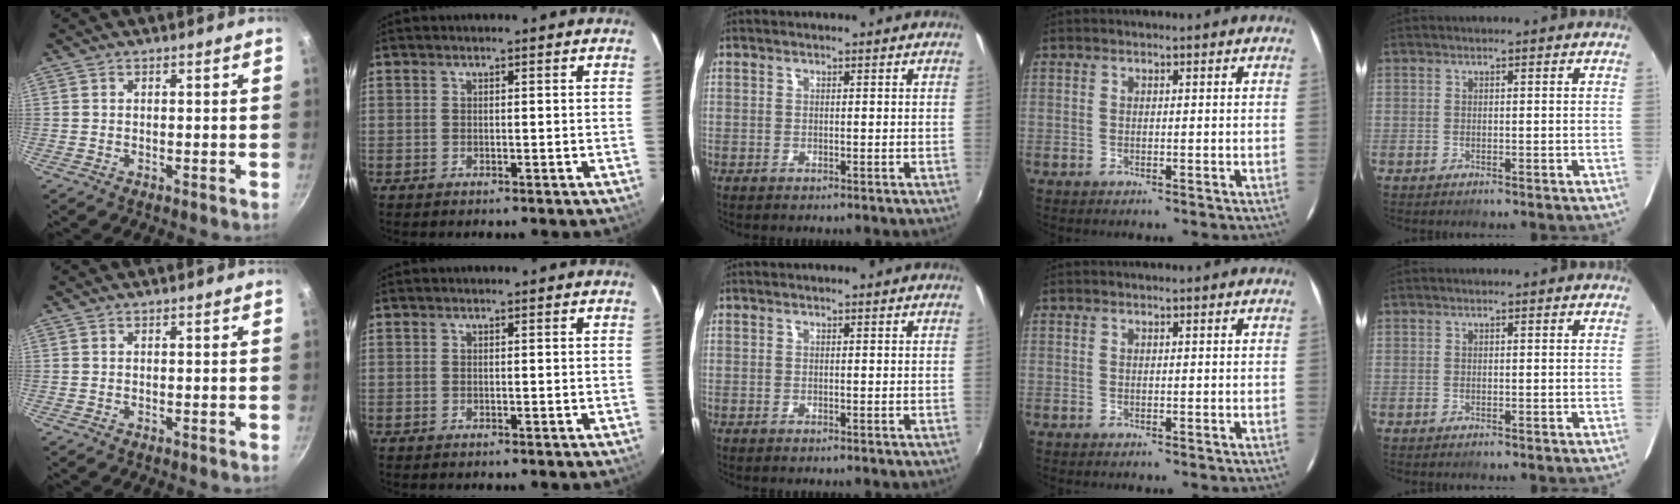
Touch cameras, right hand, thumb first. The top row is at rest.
{}